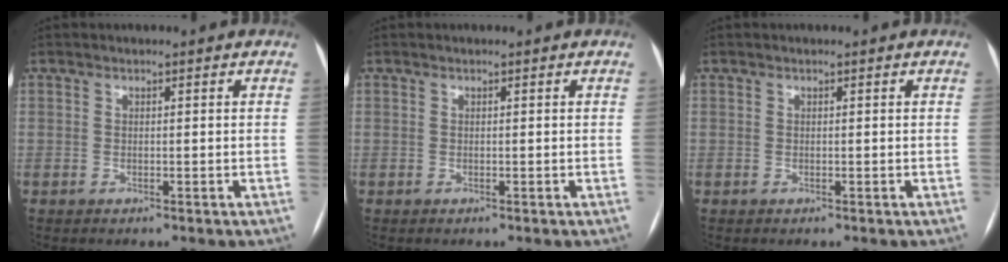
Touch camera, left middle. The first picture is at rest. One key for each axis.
{"total": 0.0}
{"total": 0.0}